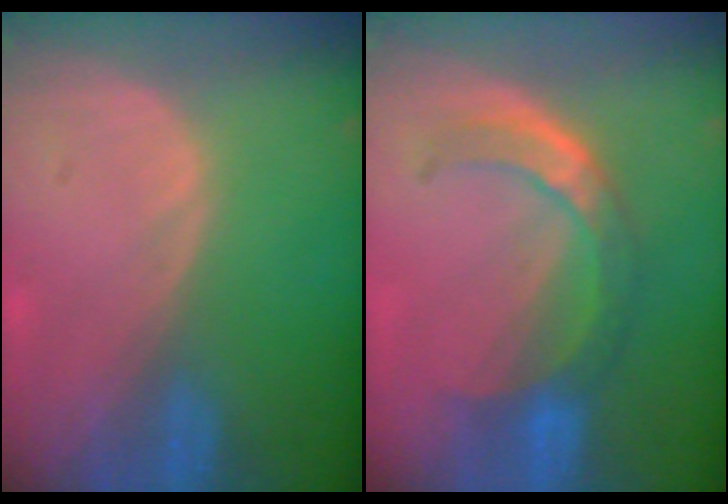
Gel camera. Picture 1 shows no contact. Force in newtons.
{"total": 6.7, "press": 6.2, "slide": 2.5}